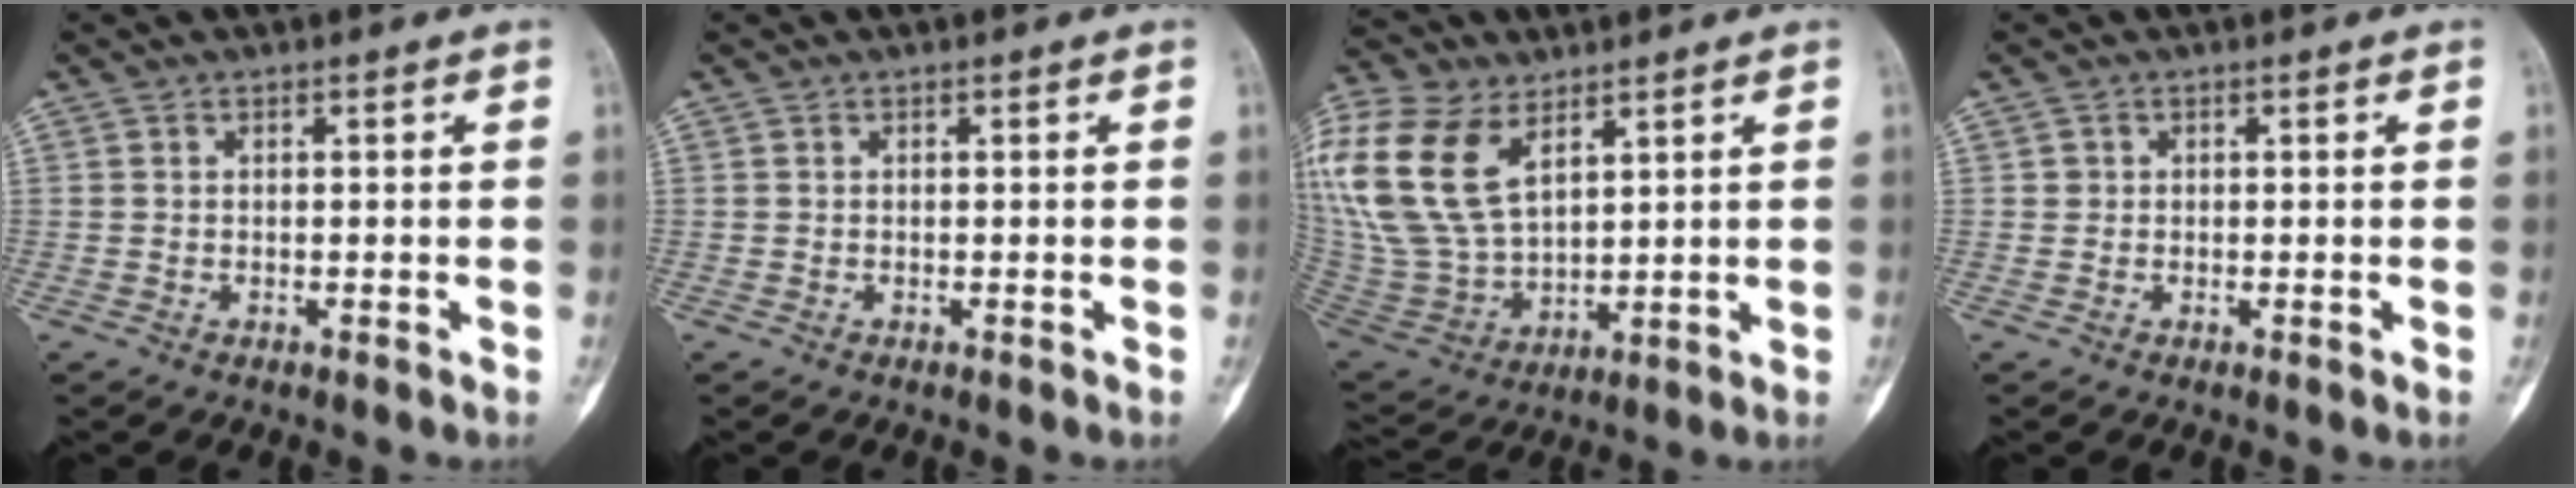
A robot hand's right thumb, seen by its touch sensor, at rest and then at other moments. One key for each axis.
{"total": 0.0}
{"total": 22.3, "fx": 9.5, "fy": 13.3, "fz": 15.2, "tx": -0.342, "ty": -0.019, "tz": 0.194}
{"total": 0.7, "fx": 0.0, "fy": 0.7, "fz": 0.0, "tx": 0.004, "ty": 0.004, "tz": 0.000}